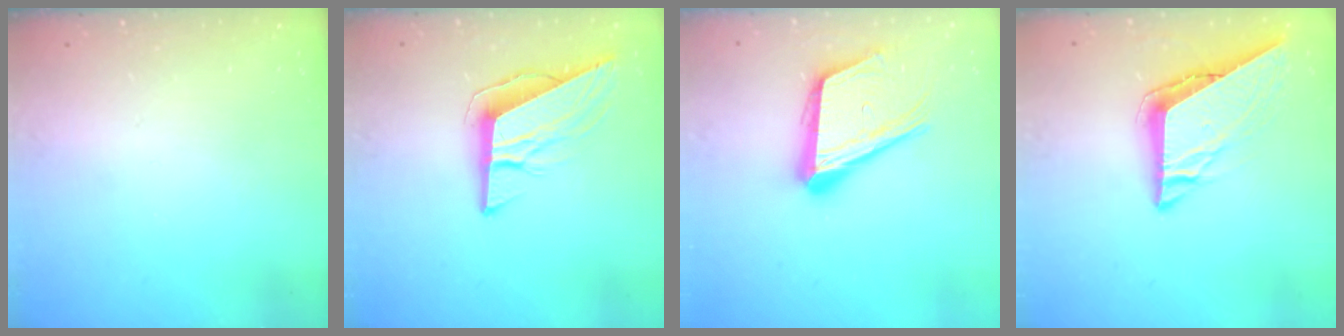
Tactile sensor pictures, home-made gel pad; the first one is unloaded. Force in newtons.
{"total": 10.3, "press": 10.2, "slide": 1.9}
{"total": 17.4, "press": 17.0, "slide": 3.7}
{"total": 8.8, "press": 8.8, "slide": 0.9}